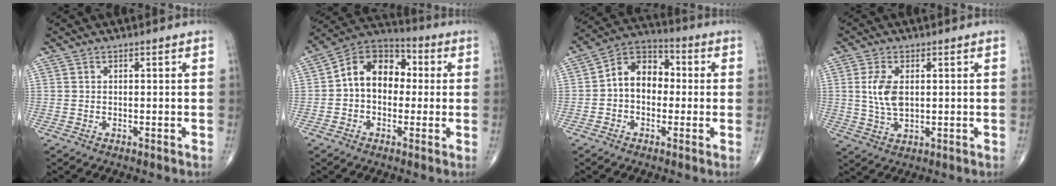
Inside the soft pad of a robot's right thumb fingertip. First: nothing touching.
{"total": 12.4, "force": [0.6, 9.0, 8.5], "torque": [-0.108, 0.036, -0.006]}
{"total": 10.2, "force": [-0.1, 7.4, 7.0], "torque": [-0.085, 0.034, -0.017]}
{"total": 6.5, "force": [1.0, 3.5, 5.4], "torque": [-0.112, -0.006, 0.022]}